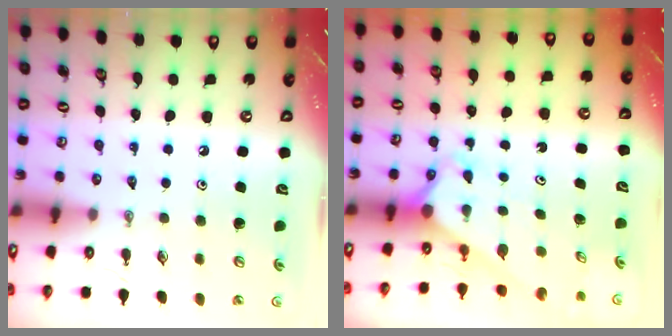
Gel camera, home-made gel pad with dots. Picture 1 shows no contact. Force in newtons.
{"total": 2.6, "press": 2.6, "slide": 0.2}